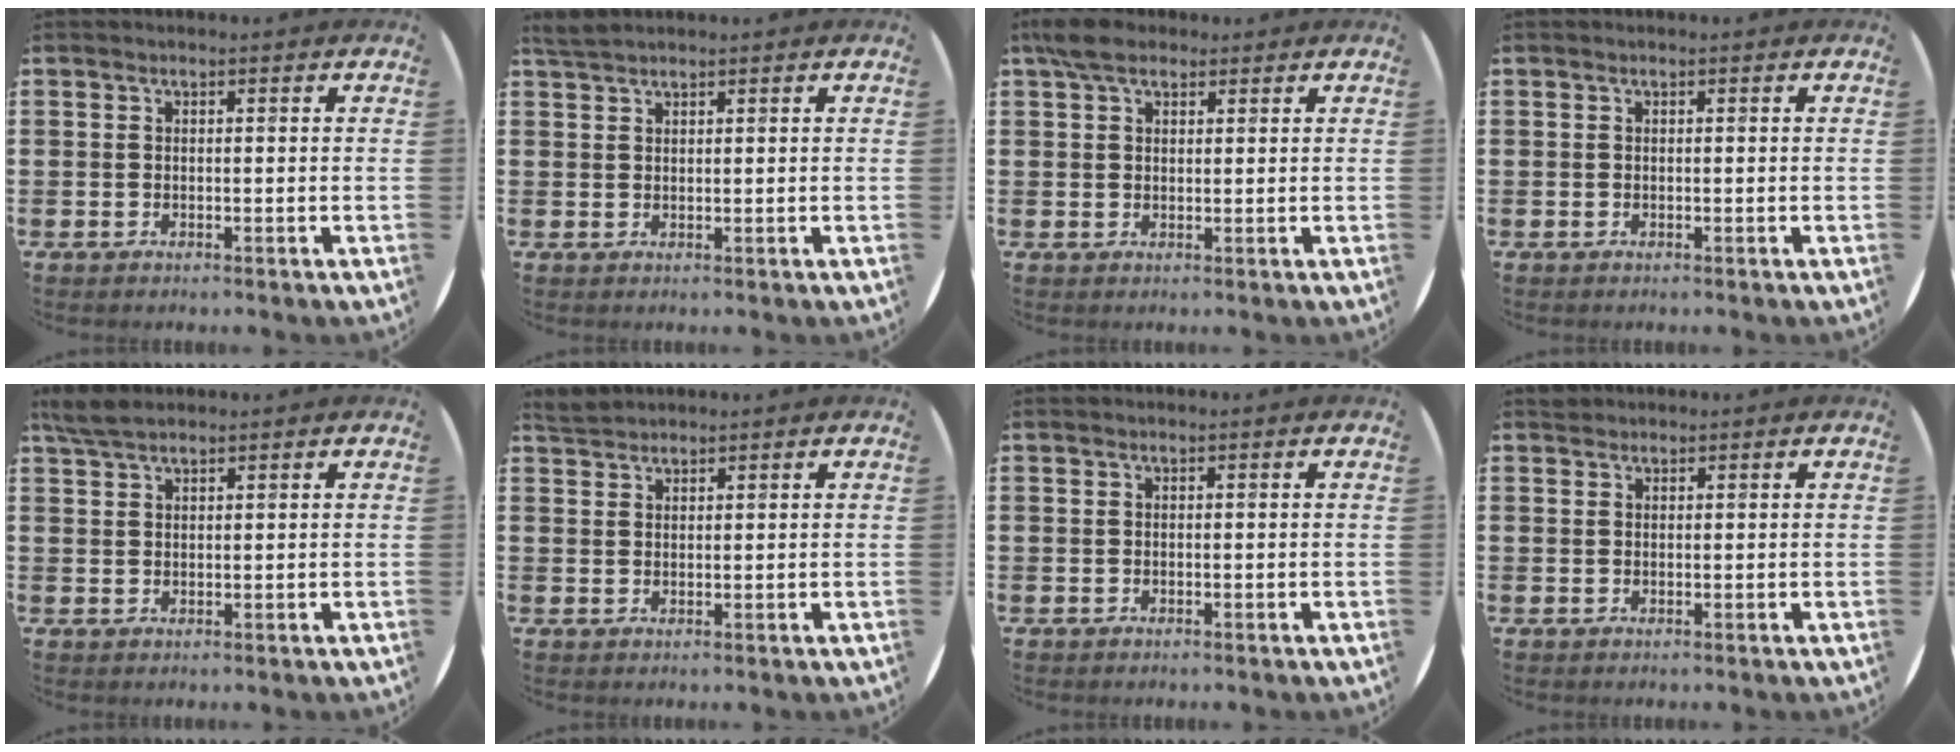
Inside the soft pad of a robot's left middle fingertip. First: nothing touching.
{"total": 1.7, "force": [1.6, 0.2, 0.4], "torque": [-0.011, 0.003, 0.030]}
{"total": 4.0, "force": [2.9, 1.8, 2.0], "torque": [-0.038, 0.006, 0.053]}
{"total": 0.0}
{"total": 3.7, "force": [3.1, 0.9, 1.7], "torque": [-0.038, 0.006, 0.059]}
{"total": 2.2, "force": [2.2, 0.5, 0.2], "torque": [0.001, 0.002, 0.041]}
{"total": 0.0}
{"total": 0.8, "force": [0.8, 0.3, -0.2], "torque": [0.002, 0.004, 0.015]}